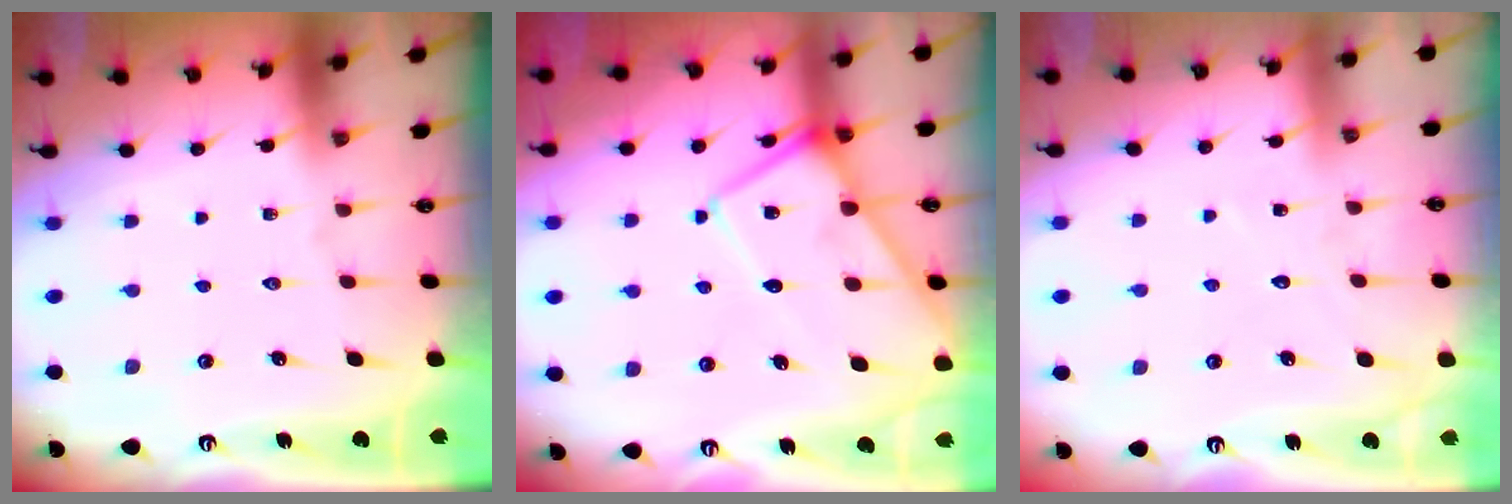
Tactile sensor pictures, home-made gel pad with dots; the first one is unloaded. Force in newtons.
{"total": 11.9, "press": 11.8, "slide": 1.4}
{"total": 5.9, "press": 5.9, "slide": 0.5}